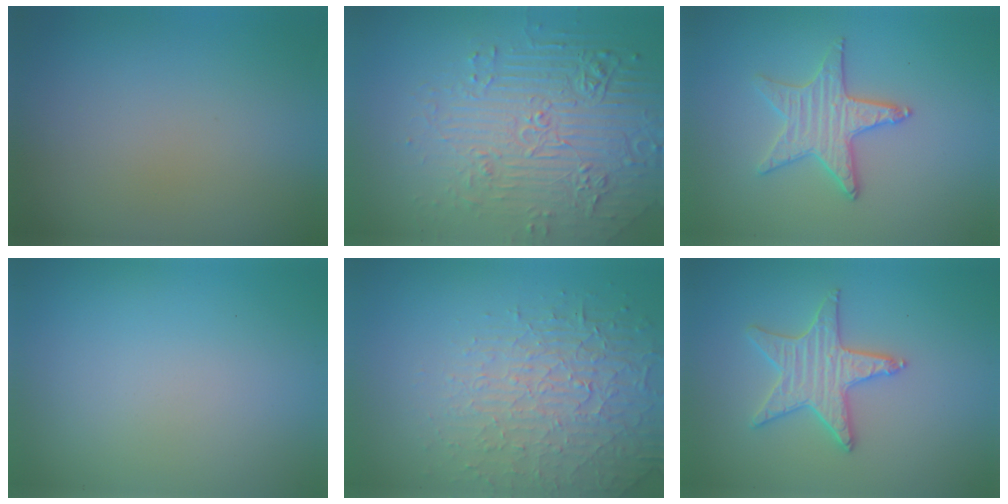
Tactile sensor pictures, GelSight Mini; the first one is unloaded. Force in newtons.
{"total": 7.5, "press": 5.5, "slide": 5.1}
{"total": 3.1, "press": 3.1, "slide": 0.4}
{"total": 0.0}
{"total": 4.0, "press": 3.8, "slide": 1.2}
{"total": 3.5, "press": 3.4, "slide": 0.8}